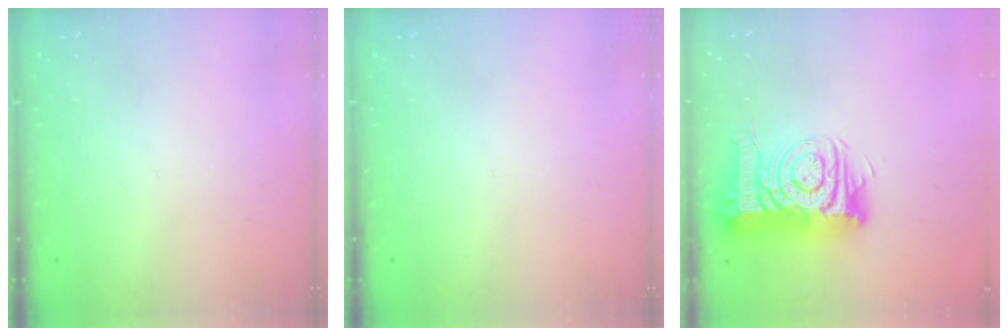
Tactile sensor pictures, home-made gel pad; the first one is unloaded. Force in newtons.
{"total": 0.0}
{"total": 14.6, "press": 14.5, "slide": 1.7}